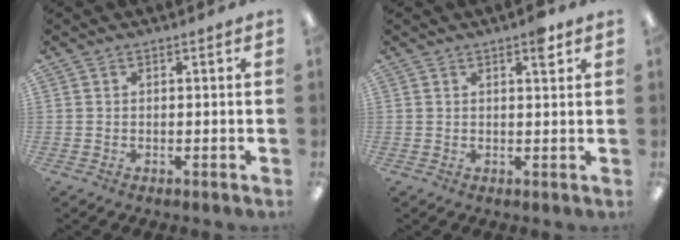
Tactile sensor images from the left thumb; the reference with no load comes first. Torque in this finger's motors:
{"motor_torque": [0.40, 0.16, 0.40, -0.09, 0.01]}